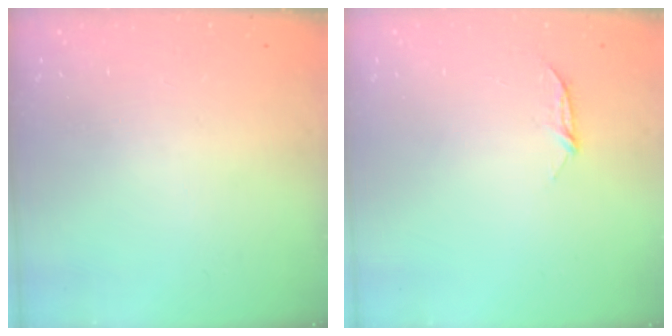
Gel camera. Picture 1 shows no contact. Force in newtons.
{"total": 5.1, "press": 5.1, "slide": 0.6}